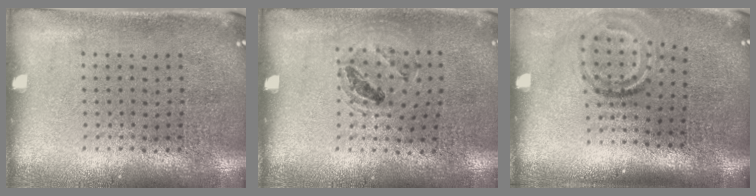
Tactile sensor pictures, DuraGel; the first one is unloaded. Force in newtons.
{"total": 0.9, "press": 0.9, "slide": 0.1}
{"total": 1.9, "press": 1.2, "slide": 1.5}